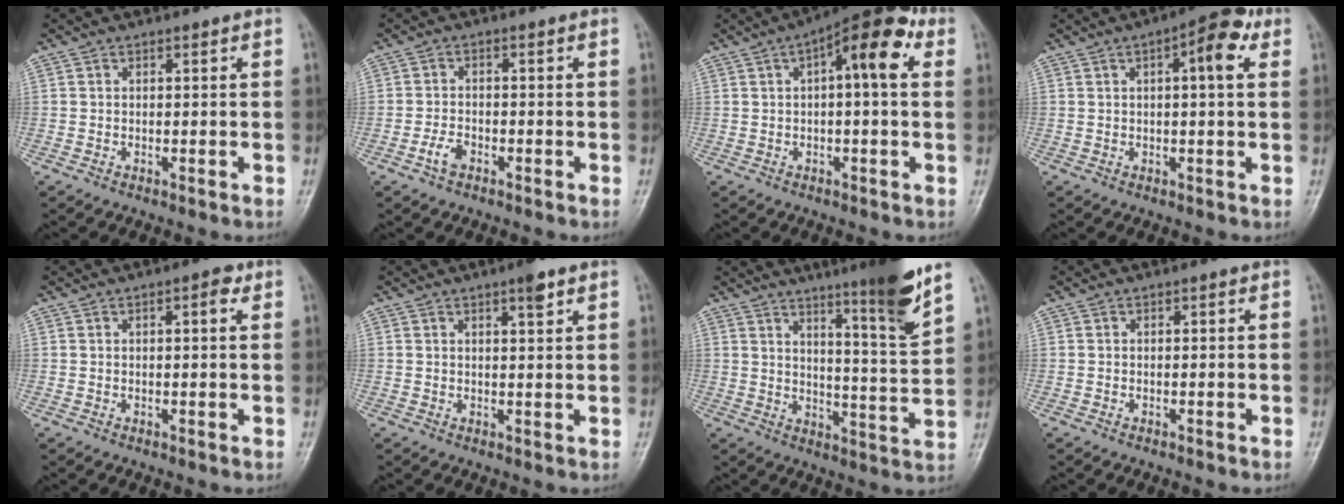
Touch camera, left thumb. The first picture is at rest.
{"total": 2.6, "force": [-1.4, 1.6, 1.6], "torque": [-0.031, 0.008, -0.028]}
{"total": 11.3, "force": [3.3, 4.0, 10.1], "torque": [-0.136, 0.027, 0.038]}
{"total": 7.3, "force": [2.5, 2.2, 6.5], "torque": [-0.083, 0.012, 0.026]}
{"total": 2.2, "force": [0.9, 0.7, 1.8], "torque": [-0.024, 0.001, 0.010]}
{"total": 3.0, "force": [2.0, 0.6, 2.2], "torque": [-0.029, -0.011, 0.028]}
{"total": 12.5, "force": [8.4, 0.2, 9.2], "torque": [-0.126, -0.060, 0.128]}
{"total": 0.0}